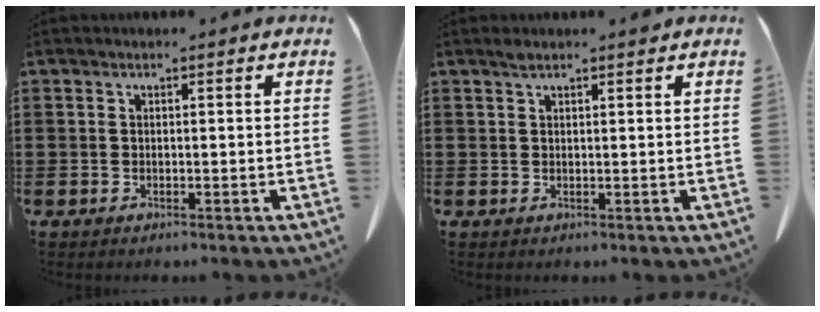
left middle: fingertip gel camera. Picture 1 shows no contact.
{"total": 1.2, "force": [0.9, 0.1, 0.7], "torque": [-0.017, -0.002, 0.018]}